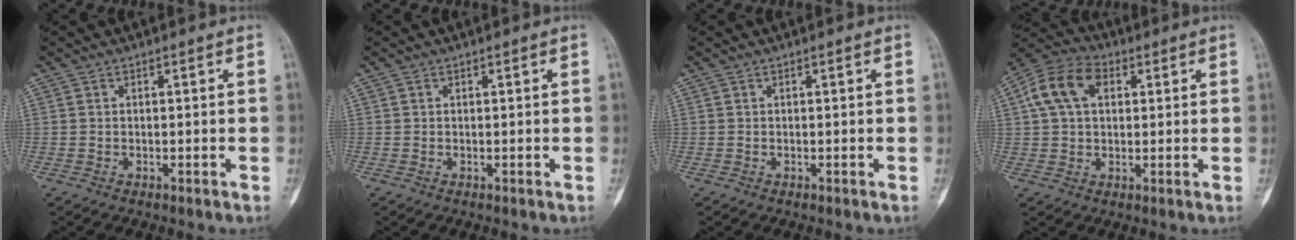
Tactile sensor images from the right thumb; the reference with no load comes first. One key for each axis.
{"total": 0.0}
{"total": 0.0}
{"total": 10.8, "fx": 3.2, "fy": 7.2, "fz": 7.4, "tx": -0.137, "ty": 0.023, "tz": 0.049}